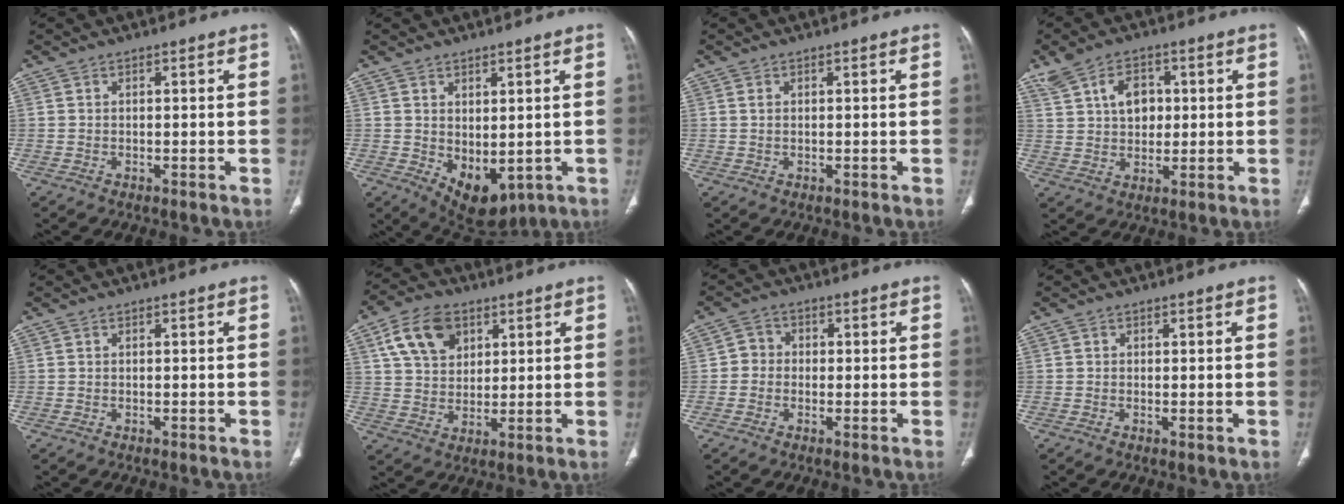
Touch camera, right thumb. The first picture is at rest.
{"total": 8.0, "force": [-0.9, 4.7, 6.4], "torque": [-0.076, -0.008, 0.016]}
{"total": 0.6, "force": [0.2, 0.4, 0.5], "torque": [-0.013, 0.003, 0.004]}
{"total": 7.8, "force": [2.3, 5.4, 5.1], "torque": [-0.064, -0.001, 0.046]}
{"total": 0.0}
{"total": 10.8, "force": [4.8, 7.4, 6.1], "torque": [-0.088, -0.009, 0.090]}
{"total": 3.2, "force": [-0.3, 3.1, 1.0], "torque": [0.006, 0.010, -0.016]}
{"total": 0.0}